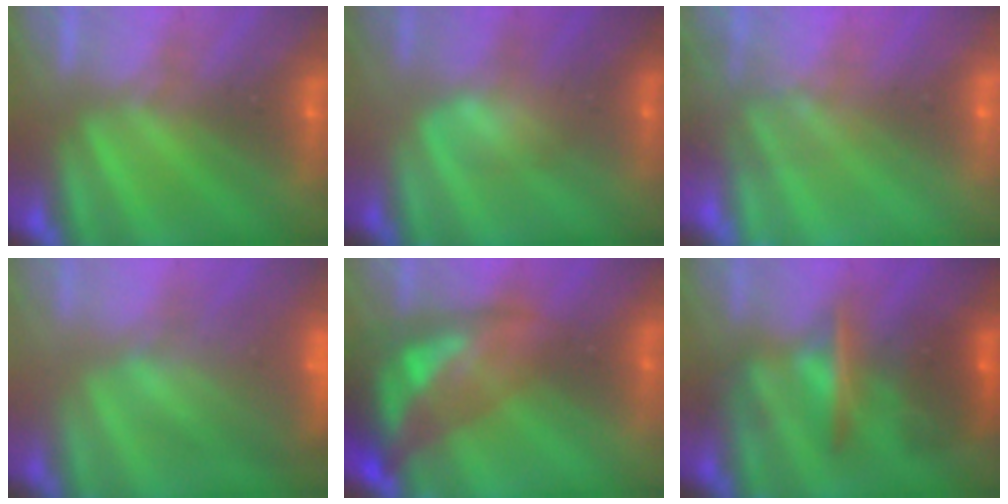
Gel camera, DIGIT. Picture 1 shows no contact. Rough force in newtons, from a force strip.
{"total": 2.8}
{"total": 7.6}
{"total": 6.1}
{"total": 8.1}
{"total": 10.5}